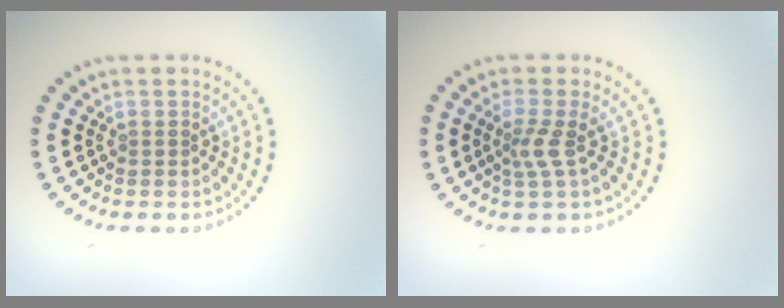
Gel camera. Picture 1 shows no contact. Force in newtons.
{"total": 2.1, "press": 1.4, "slide": 1.5}